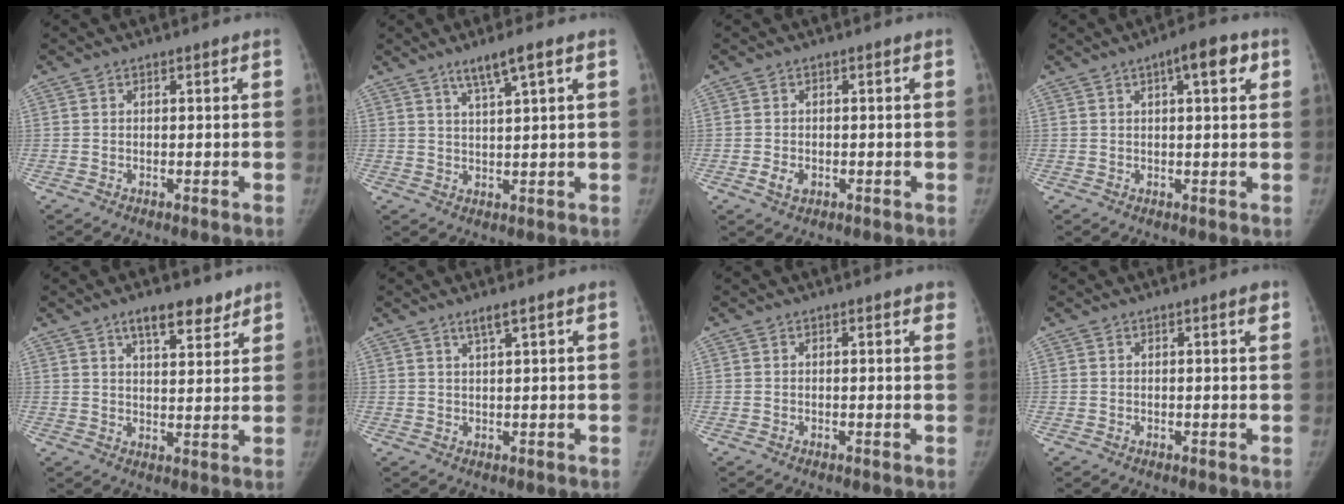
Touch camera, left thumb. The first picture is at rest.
{"total": 5.0, "force": [3.1, 0.0, 4.0], "torque": [-0.074, -0.012, 0.061]}
{"total": 2.3, "force": [-0.7, 1.7, 1.4], "torque": [-0.022, 0.002, -0.008]}
{"total": 6.3, "force": [2.6, 1.9, 5.4], "torque": [-0.064, 0.005, 0.030]}
{"total": 7.5, "force": [5.3, 2.9, 4.5], "torque": [-0.043, -0.031, 0.082]}
{"total": 2.3, "force": [1.6, -0.1, 1.7], "torque": [-0.036, -0.005, 0.033]}
{"total": 2.0, "force": [1.4, 0.7, 1.2], "torque": [-0.001, 0.000, 0.011]}
{"total": 1.2, "force": [0.7, 0.1, 1.0], "torque": [-0.012, -0.002, 0.008]}